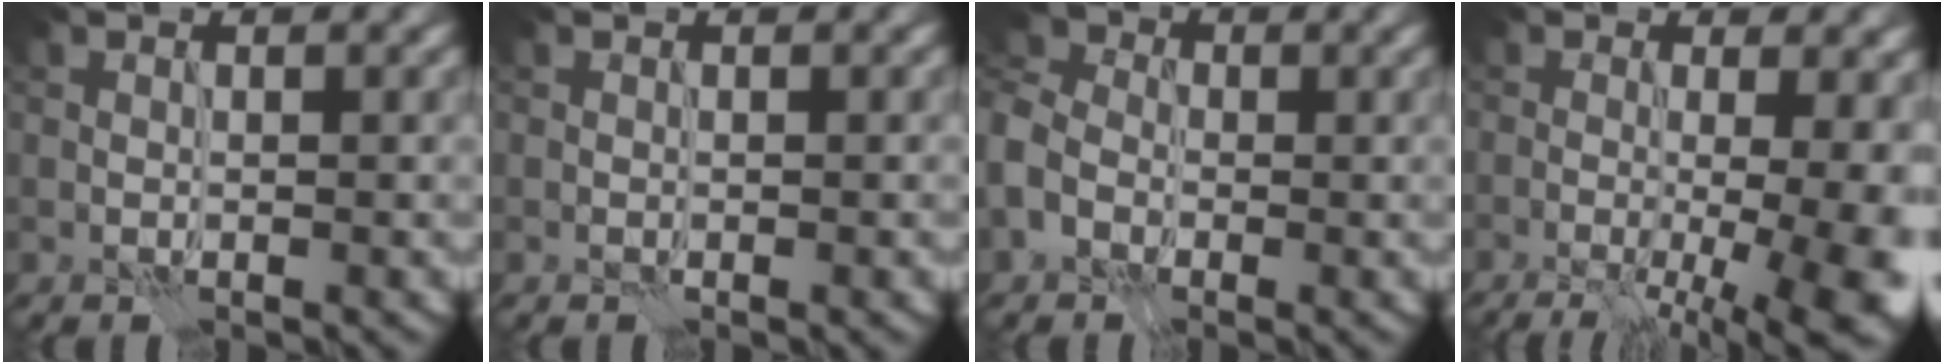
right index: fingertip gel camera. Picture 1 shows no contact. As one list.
[{"total": 0.0}, {"total": 6.0, "force": [-1.0, 4.8, 3.4], "torque": [-0.089, 0.009, -0.023]}, {"total": 12.2, "force": [-1.5, 5.1, 10.9], "torque": [-0.082, 0.003, -0.015]}]